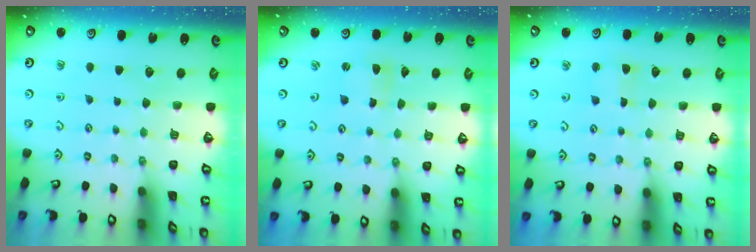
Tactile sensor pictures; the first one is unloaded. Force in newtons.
{"total": 1.3, "press": 1.3, "slide": 0.1}
{"total": 3.2, "press": 3.2, "slide": 0.3}